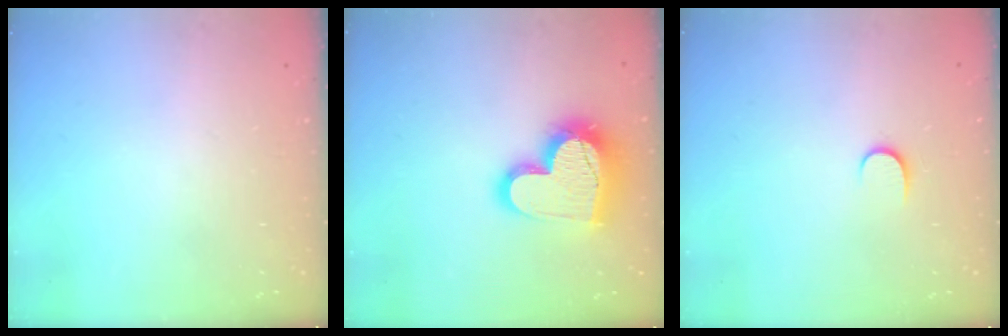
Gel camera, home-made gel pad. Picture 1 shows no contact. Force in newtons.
{"total": 18.5, "press": 18.4, "slide": 1.6}
{"total": 5.3, "press": 5.3, "slide": 0.5}